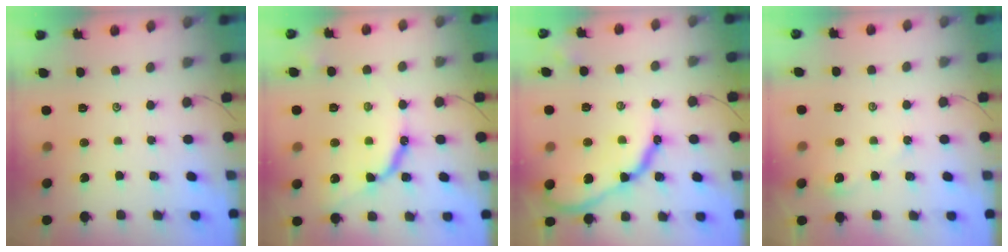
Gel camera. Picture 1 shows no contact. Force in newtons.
{"total": 10.4, "press": 10.4, "slide": 0.6}
{"total": 12.4, "press": 12.4, "slide": 0.6}
{"total": 2.6, "press": 2.5, "slide": 0.5}